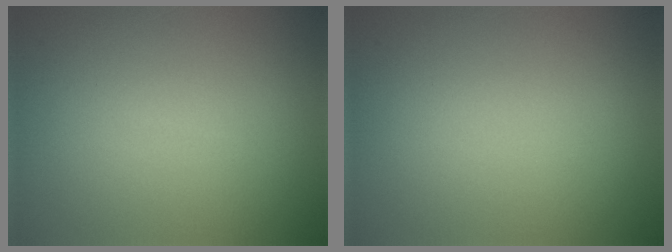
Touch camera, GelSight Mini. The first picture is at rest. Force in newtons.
{"total": 0.0}